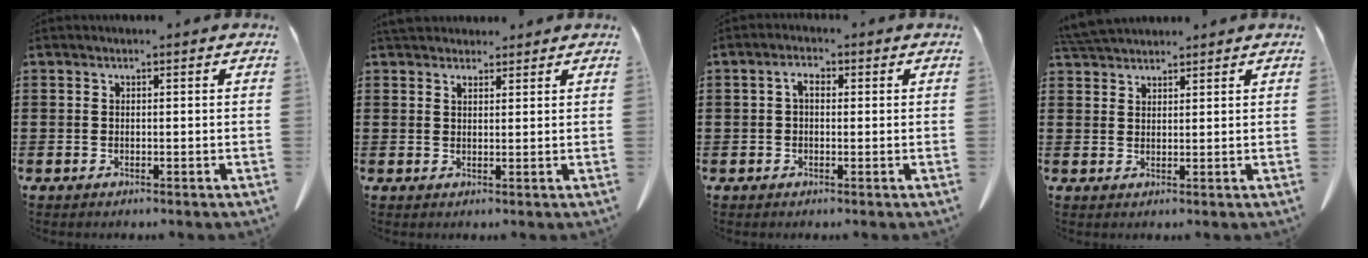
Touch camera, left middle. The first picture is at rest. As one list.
[{"total": 2.2, "force": [2.0, 0.7, 0.4], "torque": [-0.005, -0.005, 0.038]}, {"total": 2.9, "force": [0.2, 1.5, 2.5], "torque": [-0.053, 0.010, 0.002]}, {"total": 3.9, "force": [3.7, 0.6, 1.0], "torque": [-0.030, -0.007, 0.074]}]